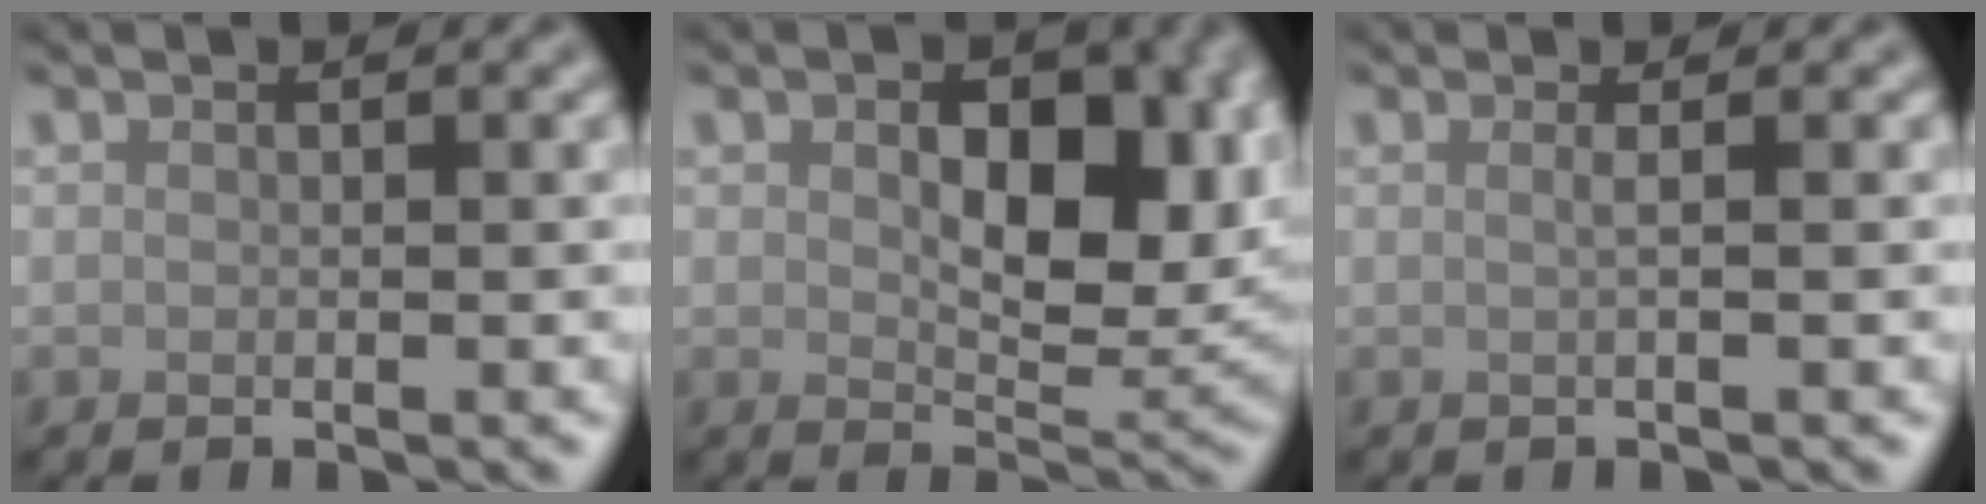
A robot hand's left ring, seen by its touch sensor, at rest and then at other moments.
{"total": 9.5, "force": [1.6, 5.4, 7.7], "torque": [-0.112, -0.009, 0.029]}
{"total": 1.3, "force": [0.1, 0.5, 1.2], "torque": [-0.014, -0.002, -0.010]}